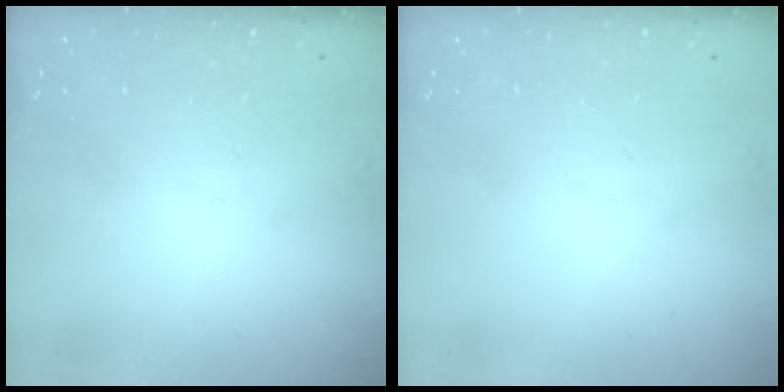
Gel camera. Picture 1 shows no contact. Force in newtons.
{"total": 0.0}